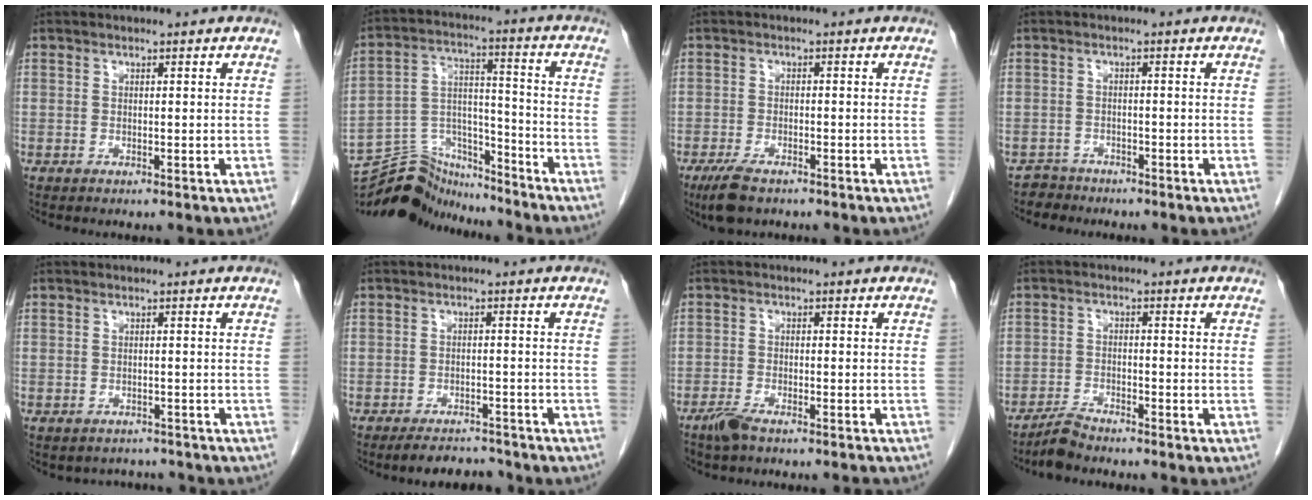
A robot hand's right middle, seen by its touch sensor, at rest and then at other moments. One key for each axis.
{"total": 12.9, "fx": -12.6, "fy": 2.6, "fz": 0.7, "tx": -0.020, "ty": 0.047, "tz": -0.220}
{"total": 4.8, "fx": -3.5, "fy": 1.5, "fz": 2.9, "tx": -0.064, "ty": -0.009, "tz": -0.060}
{"total": 2.3, "fx": -1.9, "fy": 0.9, "fz": -0.9, "tx": 0.013, "ty": 0.001, "tz": -0.035}
{"total": 3.3, "fx": -2.9, "fy": 1.4, "fz": -0.4, "tx": 0.005, "ty": 0.010, "tz": -0.040}
{"total": 4.8, "fx": -4.5, "fy": 1.4, "fz": 1.0, "tx": -0.009, "ty": -0.005, "tz": -0.069}
{"total": 4.4, "fx": -3.8, "fy": 0.5, "fz": 2.1, "tx": -0.035, "ty": -0.008, "tz": -0.068}
{"total": 3.2, "fx": -3.1, "fy": 0.1, "fz": 0.9, "tx": -0.020, "ty": -0.011, "tz": -0.061}